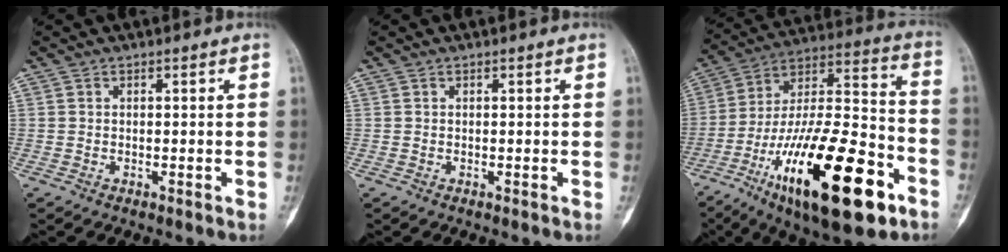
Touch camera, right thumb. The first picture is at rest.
{"total": 0.0}
{"total": 30.8, "force": [-14.1, 10.8, 25.2], "torque": [-0.421, 0.063, -0.226]}